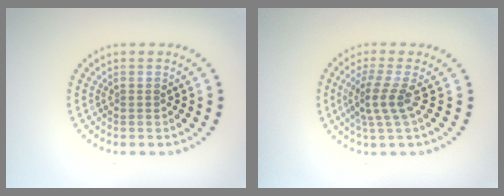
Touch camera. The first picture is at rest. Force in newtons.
{"total": 2.7, "press": 1.9, "slide": 1.9}